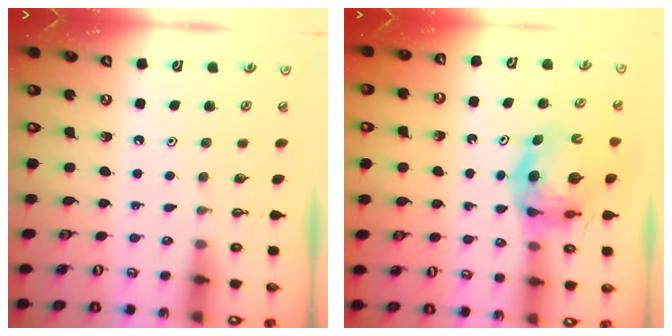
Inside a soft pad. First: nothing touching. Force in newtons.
{"total": 10.6, "press": 10.6, "slide": 1.2}